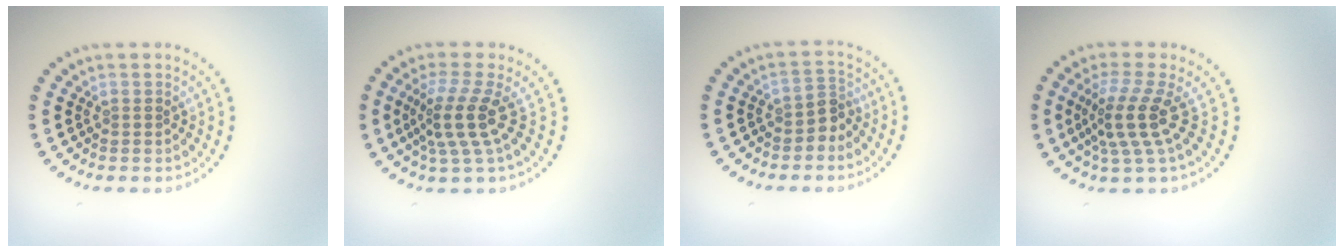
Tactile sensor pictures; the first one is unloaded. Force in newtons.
{"total": 3.7, "press": 2.6, "slide": 2.6}
{"total": 2.1, "press": 1.6, "slide": 1.3}
{"total": 3.9, "press": 2.8, "slide": 2.8}